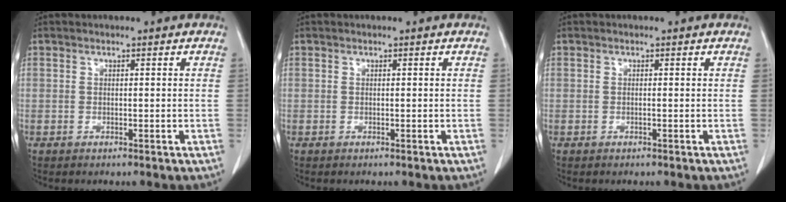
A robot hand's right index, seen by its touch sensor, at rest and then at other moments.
{"total": 0.0}
{"total": 0.0}